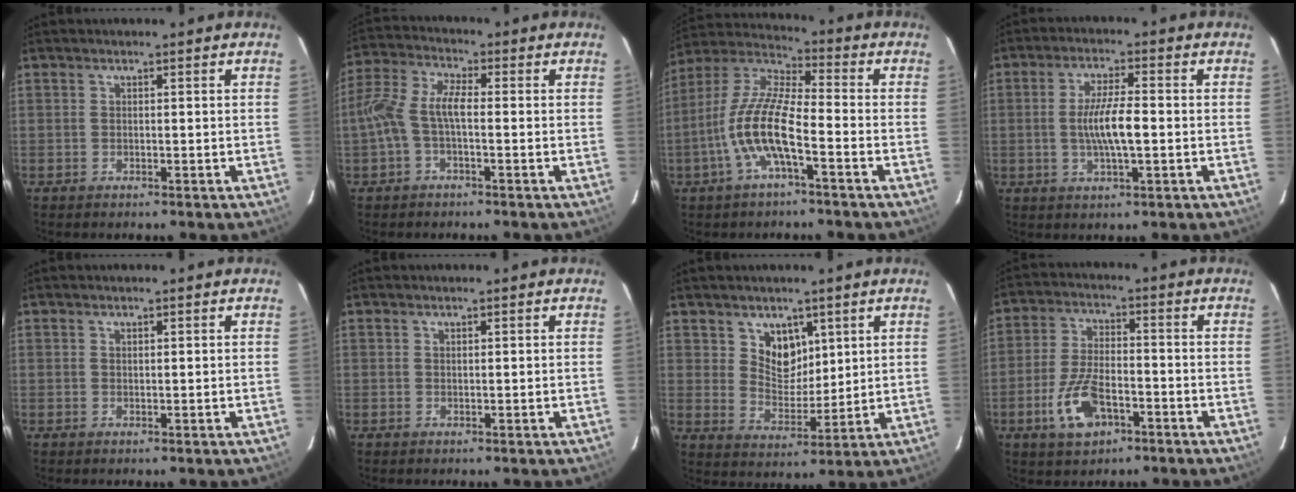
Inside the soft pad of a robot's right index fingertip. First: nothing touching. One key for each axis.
{"total": 7.2, "fx": -1.3, "fy": 2.7, "fz": 6.5, "tx": -0.151, "ty": 0.018, "tz": -0.028}
{"total": 12.2, "fx": -4.5, "fy": 2.9, "fz": 11.0, "tx": -0.231, "ty": 0.001, "tz": -0.092}
{"total": 7.5, "fx": -0.8, "fy": 1.4, "fz": 7.3, "tx": -0.136, "ty": 0.000, "tz": -0.013}
{"total": 0.7, "fx": 0.4, "fy": 0.3, "fz": 0.4, "tx": -0.007, "ty": 0.003, "tz": 0.008}
{"total": 0.5, "fx": 0.3, "fy": 0.2, "fz": 0.4, "tx": -0.007, "ty": 0.003, "tz": 0.007}
{"total": 7.0, "fx": 3.8, "fy": 5.1, "fz": 2.9, "tx": -0.042, "ty": -0.002, "tz": 0.076}
{"total": 7.7, "fx": -3.5, "fy": 3.6, "fz": 5.9, "tx": -0.131, "ty": -0.003, "tz": -0.062}